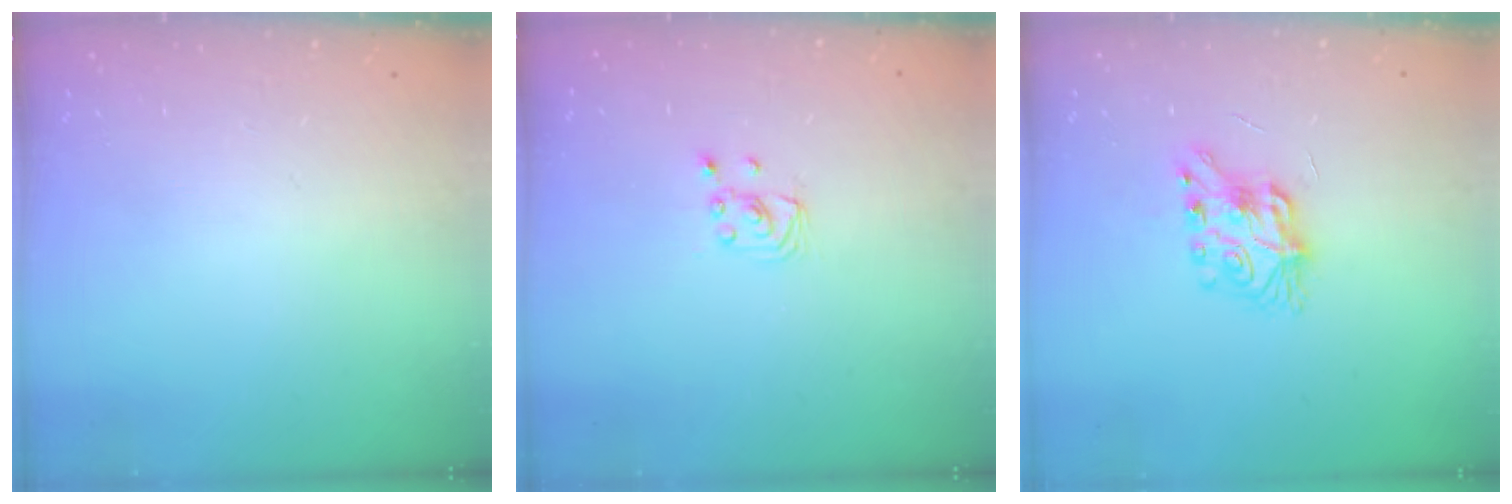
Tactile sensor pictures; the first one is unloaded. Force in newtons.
{"total": 2.0, "press": 2.0, "slide": 0.2}
{"total": 7.8, "press": 7.8, "slide": 0.5}